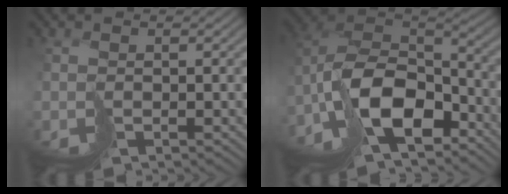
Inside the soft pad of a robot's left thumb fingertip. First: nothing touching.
{"total": 13.8, "force": [-8.0, 6.7, 9.1], "torque": [-0.196, -0.011, -0.158]}